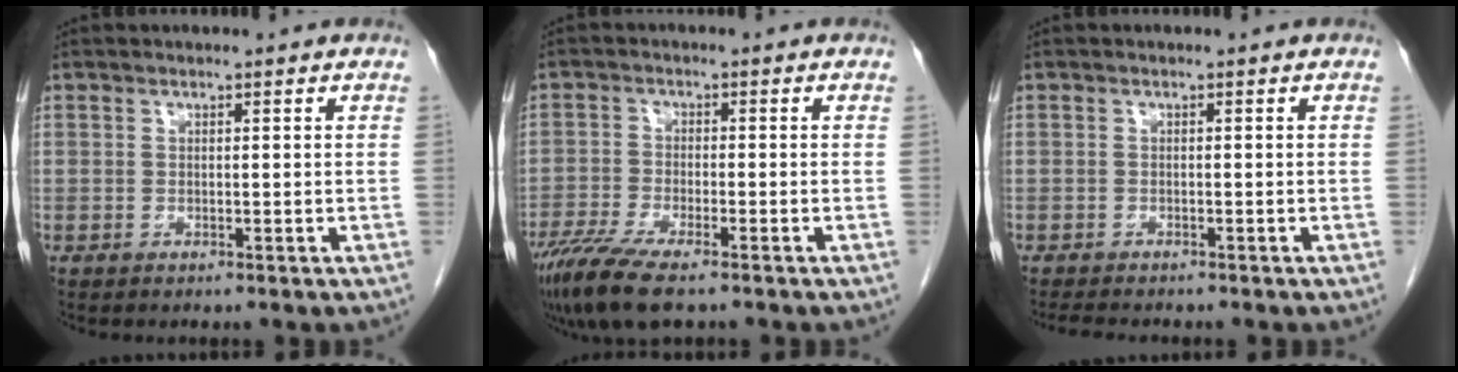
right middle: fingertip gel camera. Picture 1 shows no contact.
{"total": 9.1, "force": [-6.6, 1.6, 6.1], "torque": [-0.111, -0.022, -0.115]}
{"total": 4.0, "force": [-3.6, 0.8, 1.7], "torque": [-0.026, -0.009, -0.052]}